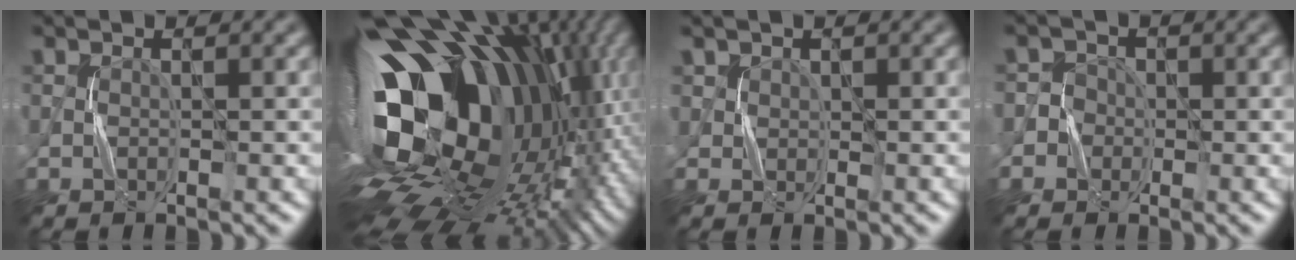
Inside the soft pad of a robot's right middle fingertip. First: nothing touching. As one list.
[{"total": 21.7, "force": [0.4, 14.1, 16.5], "torque": [-0.288, -0.050, 0.025]}, {"total": 1.2, "force": [0.6, 1.1, 0.2], "torque": [-0.001, -0.003, 0.012]}, {"total": 2.6, "force": [-0.9, 2.5, 0.3], "torque": [0.019, 0.012, -0.031]}]